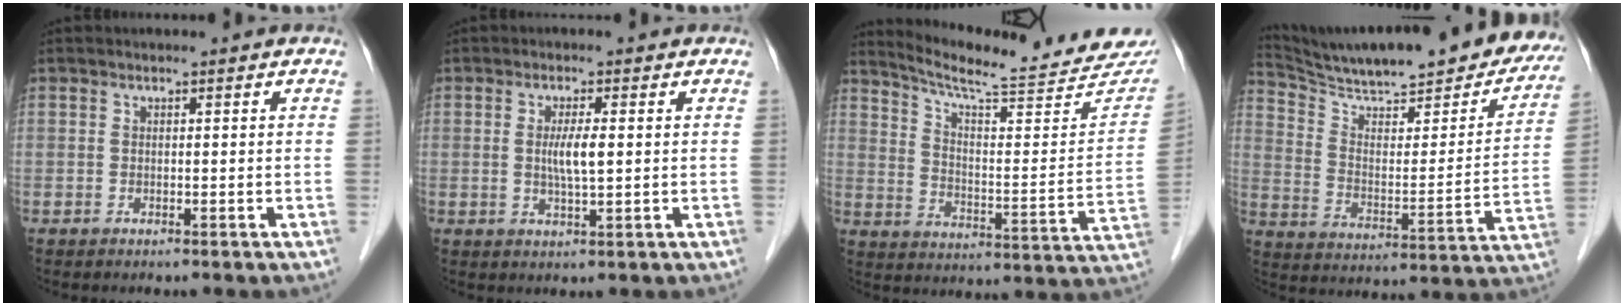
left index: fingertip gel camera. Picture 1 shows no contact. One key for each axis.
{"total": 3.6, "fx": -0.2, "fy": 0.3, "fz": 3.6, "tx": -0.068, "ty": -0.010, "tz": -0.003}
{"total": 22.4, "fx": 20.9, "fy": 2.1, "fz": 7.9, "tx": -0.119, "ty": -0.072, "tz": 0.273}
{"total": 28.1, "fx": 24.4, "fy": 4.6, "fz": 13.2, "tx": -0.204, "ty": -0.057, "tz": 0.329}